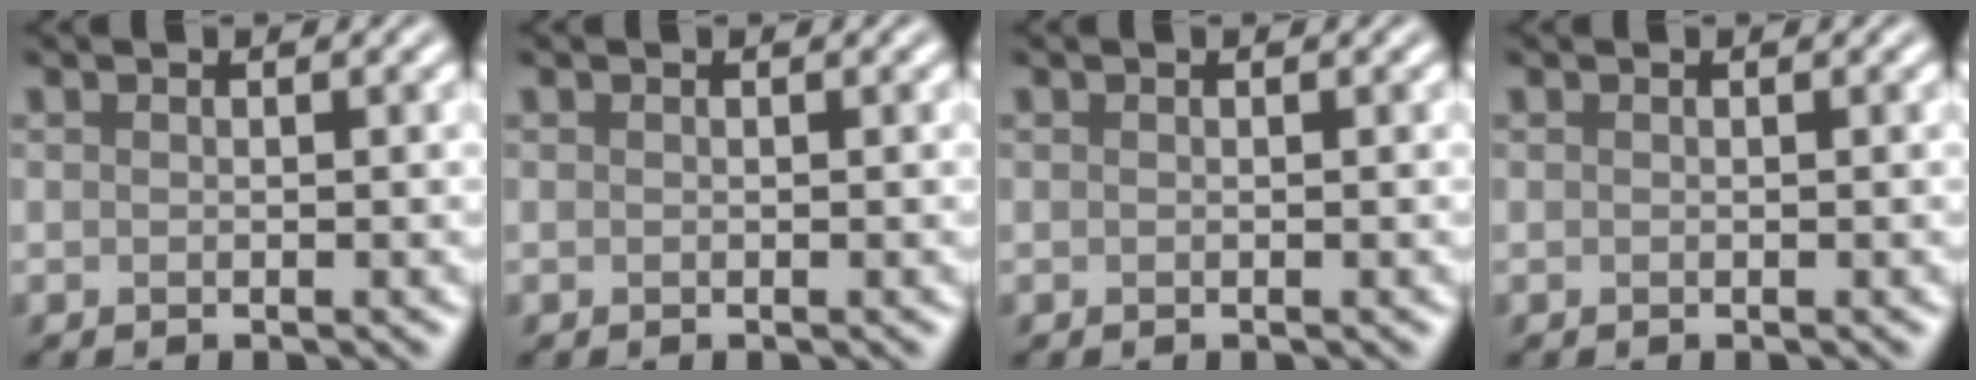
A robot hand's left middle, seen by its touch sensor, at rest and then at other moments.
{"total": 0.0}
{"total": 0.0}
{"total": 0.0}